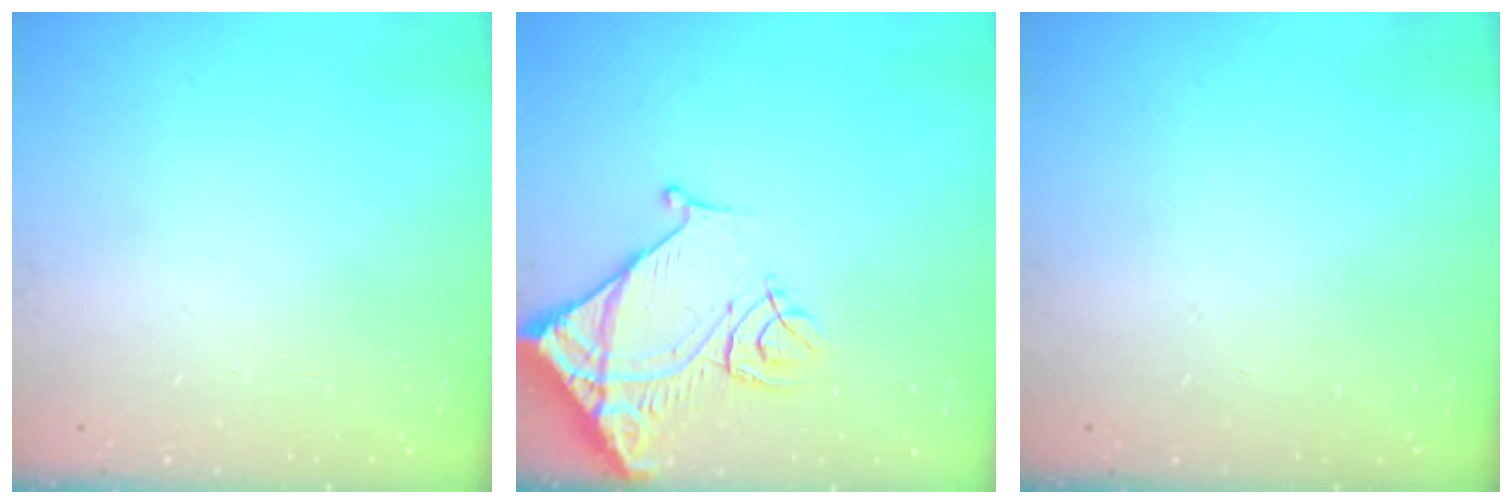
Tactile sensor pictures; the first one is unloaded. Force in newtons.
{"total": 12.4, "press": 12.3, "slide": 1.6}
{"total": 0.0}